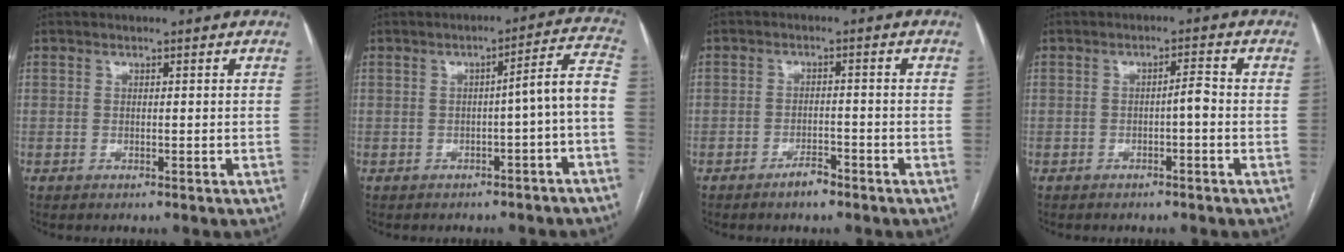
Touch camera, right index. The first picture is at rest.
{"total": 6.7, "force": [-2.6, -0.1, 6.2], "torque": [-0.065, 0.027, -0.036]}
{"total": 2.8, "force": [-2.2, 0.9, 1.4], "torque": [-0.021, 0.003, -0.036]}
{"total": 2.1, "force": [-0.7, 0.3, 2.0], "torque": [-0.028, 0.004, -0.013]}